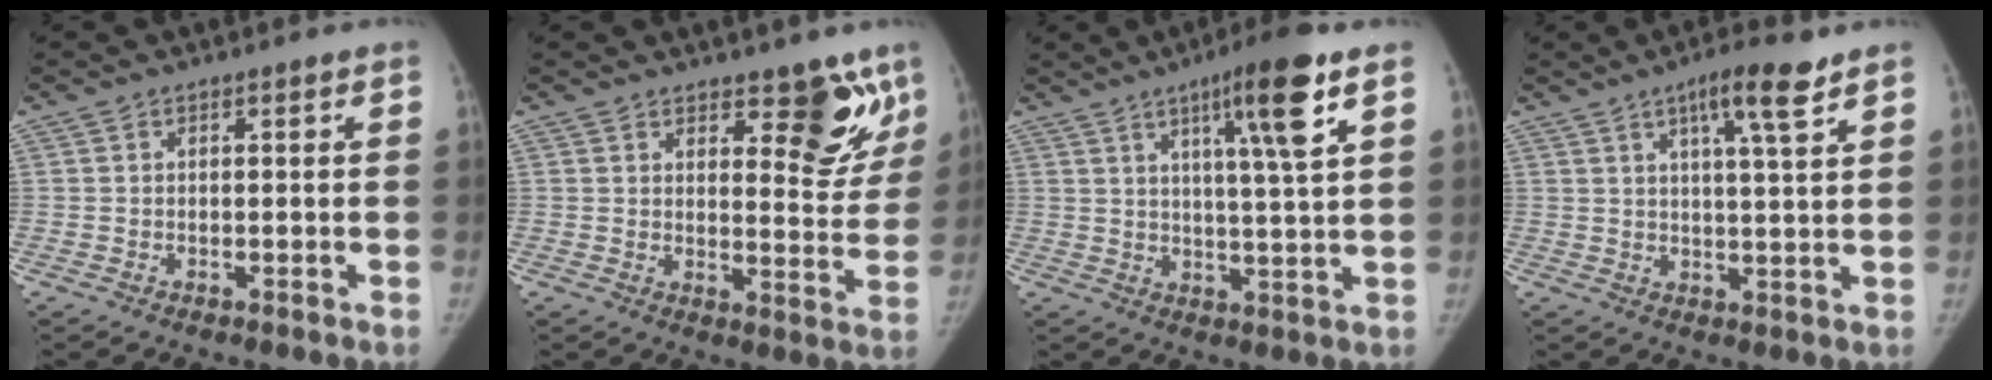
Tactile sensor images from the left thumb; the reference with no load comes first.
{"total": 9.8, "force": [6.5, 3.9, 6.2], "torque": [-0.032, -0.046, 0.091]}
{"total": 11.4, "force": [5.6, 0.7, 9.9], "torque": [-0.153, -0.025, 0.084]}
{"total": 7.9, "force": [4.7, 1.0, 6.3], "torque": [-0.099, -0.021, 0.076]}